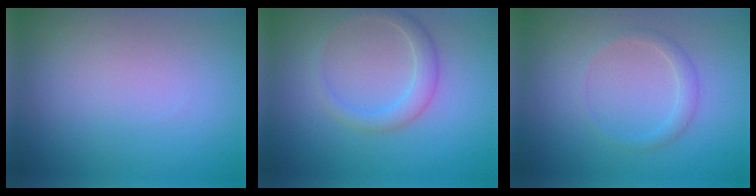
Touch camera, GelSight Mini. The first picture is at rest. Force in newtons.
{"total": 2.2, "press": 2.2, "slide": 0.1}
{"total": 1.4, "press": 1.4, "slide": 0.1}